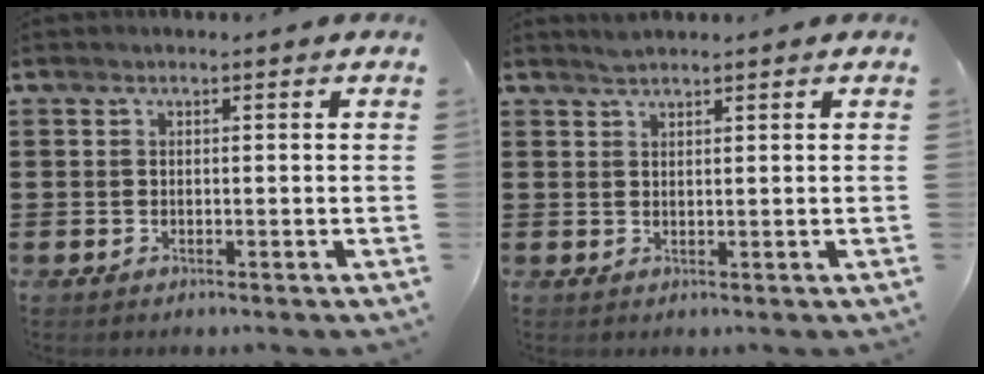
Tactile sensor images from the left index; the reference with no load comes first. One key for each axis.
{"total": 1.3, "fx": 1.3, "fy": 0.0, "fz": 0.3, "tx": -0.008, "ty": 0.000, "tz": 0.024}